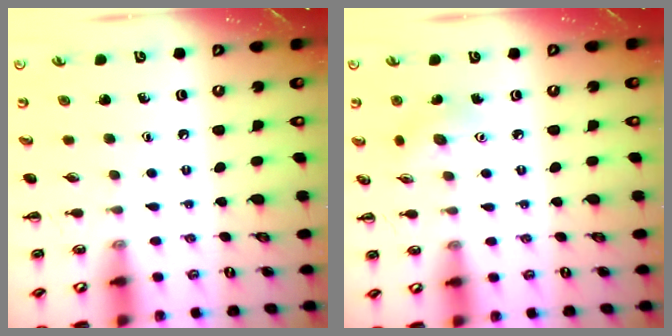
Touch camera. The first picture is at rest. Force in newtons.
{"total": 4.4, "press": 4.2, "slide": 1.2}